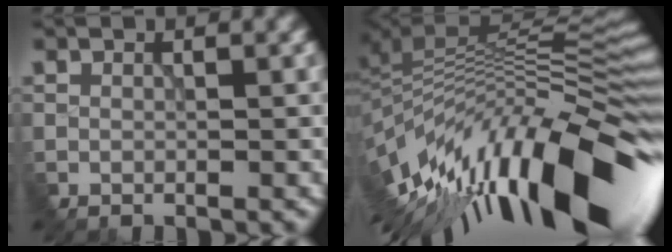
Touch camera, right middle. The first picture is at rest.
{"total": 14.9, "force": [-3.9, 5.3, 13.3], "torque": [-0.207, 0.014, -0.065]}